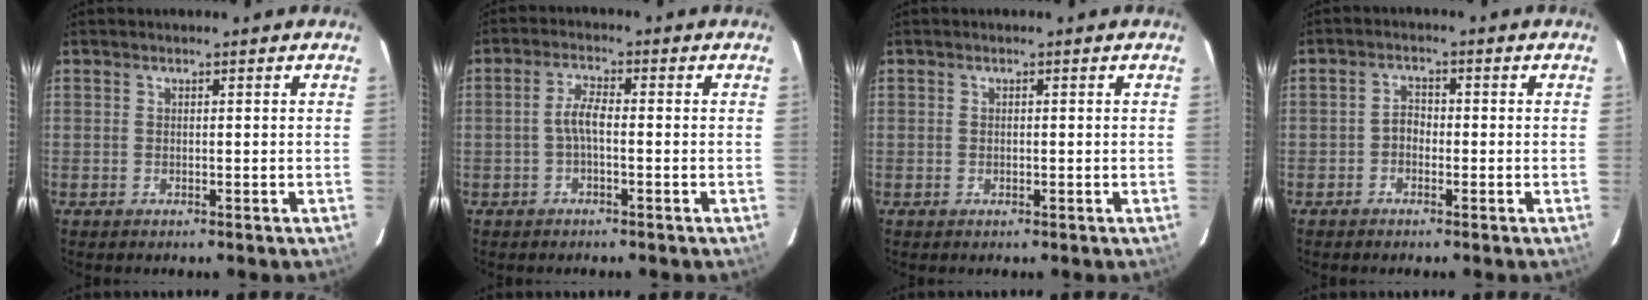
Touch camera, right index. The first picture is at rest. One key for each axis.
{"total": 3.2, "fx": -0.9, "fy": 0.7, "fz": 2.9, "tx": -0.066, "ty": 0.010, "tz": -0.019}
{"total": 0.0}
{"total": 2.1, "fx": -1.1, "fy": 1.5, "fz": 1.0, "tx": -0.018, "ty": 0.009, "tz": -0.024}